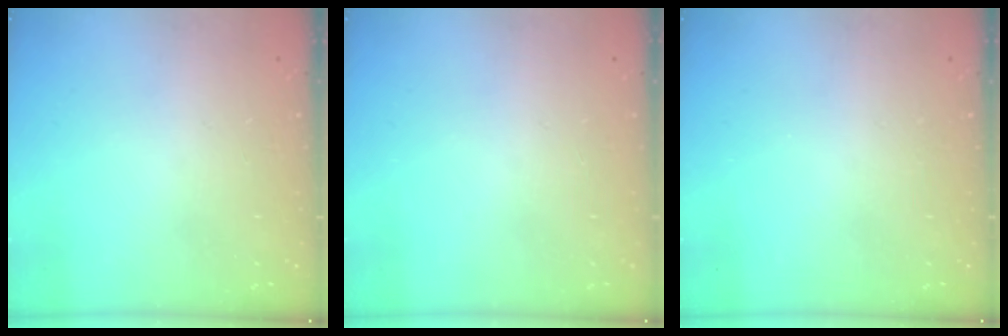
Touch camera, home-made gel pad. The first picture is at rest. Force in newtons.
{"total": 0.0}
{"total": 0.0}